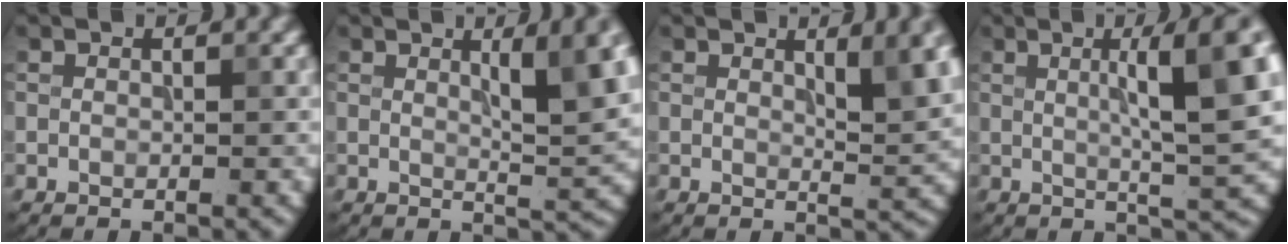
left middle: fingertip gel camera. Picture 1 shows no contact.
{"total": 6.8, "force": [2.2, 1.7, 6.3], "torque": [-0.078, 0.000, 0.035]}
{"total": 5.4, "force": [2.1, 1.5, 4.7], "torque": [-0.056, 0.000, 0.031]}
{"total": 9.9, "force": [2.5, 1.9, 9.4], "torque": [-0.116, 0.012, 0.035]}